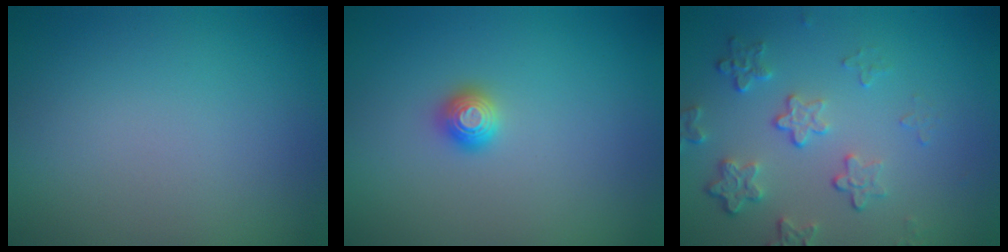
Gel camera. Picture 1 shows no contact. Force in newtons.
{"total": 1.2, "press": 1.2, "slide": 0.2}
{"total": 4.2, "press": 3.1, "slide": 2.9}